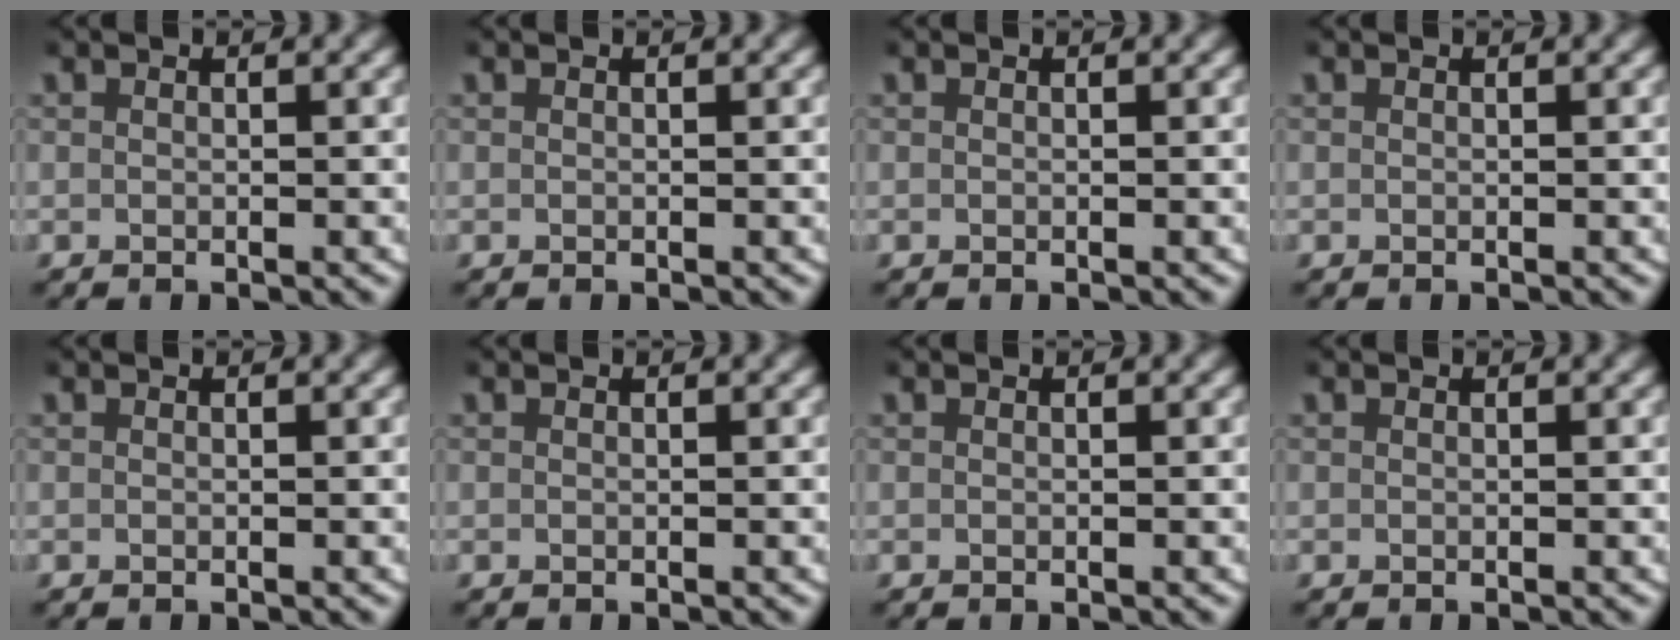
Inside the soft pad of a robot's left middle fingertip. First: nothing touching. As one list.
[{"total": 0.0}, {"total": 0.0}, {"total": 0.0}, {"total": 0.0}, {"total": 0.0}, {"total": 0.0}, {"total": 0.0}]